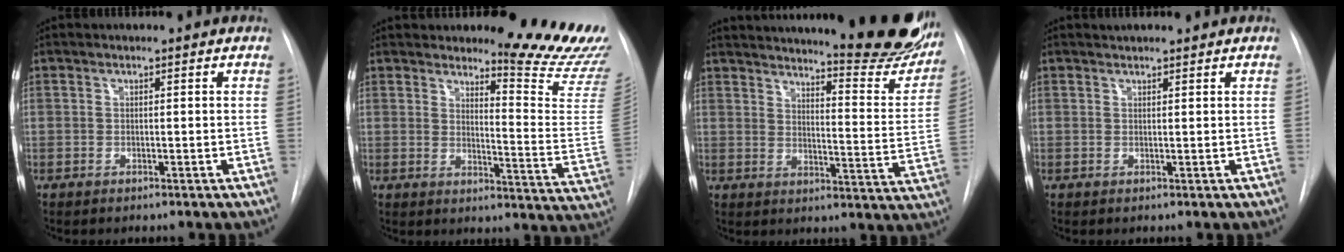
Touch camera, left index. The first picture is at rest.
{"total": 15.8, "force": [14.8, 0.8, 5.5], "torque": [-0.059, -0.130, 0.159]}
{"total": 26.0, "force": [22.6, 3.3, 12.5], "torque": [-0.171, -0.079, 0.275]}
{"total": 2.8, "force": [2.6, 0.5, 0.9], "torque": [-0.013, 0.023, 0.038]}